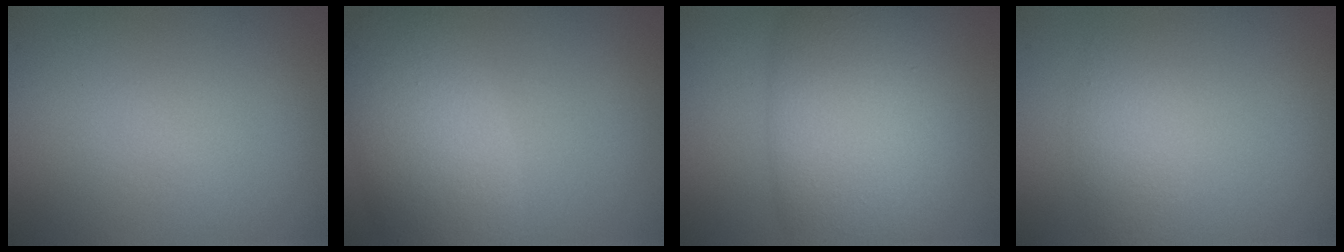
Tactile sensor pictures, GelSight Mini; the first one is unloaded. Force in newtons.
{"total": 6.3, "press": 6.3, "slide": 0.3}
{"total": 10.1, "press": 10.1, "slide": 0.3}
{"total": 2.2, "press": 2.2, "slide": 0.1}